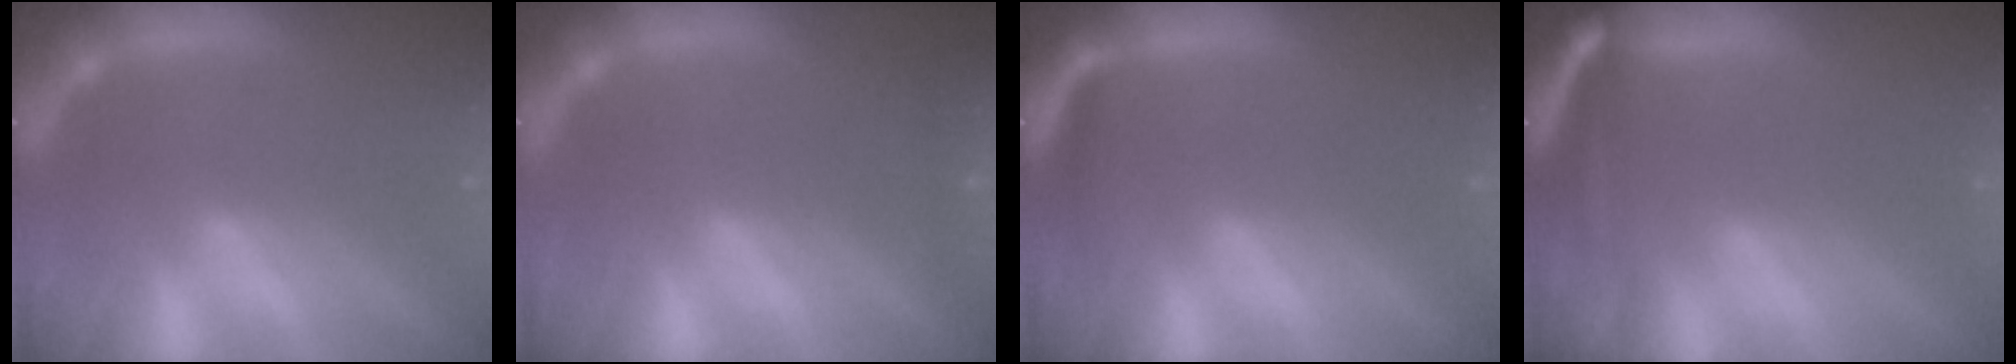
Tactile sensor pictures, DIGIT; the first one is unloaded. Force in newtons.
{"total": 0.9}
{"total": 3.0}
{"total": 8.0}